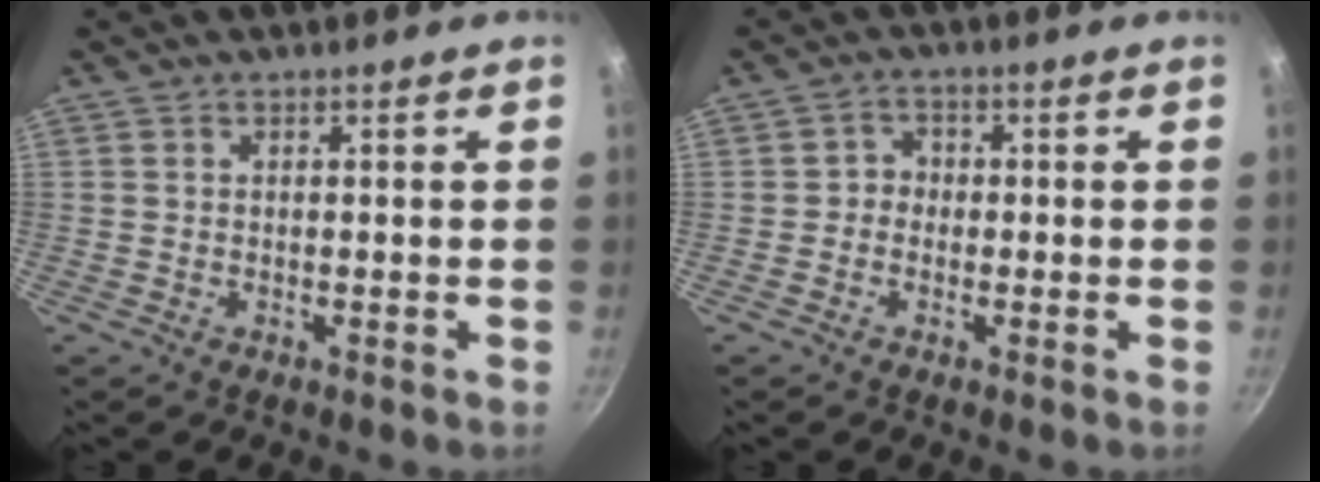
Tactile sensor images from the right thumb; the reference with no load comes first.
{"total": 2.7, "force": [-0.6, 2.4, 0.9], "torque": [0.007, 0.011, -0.016]}